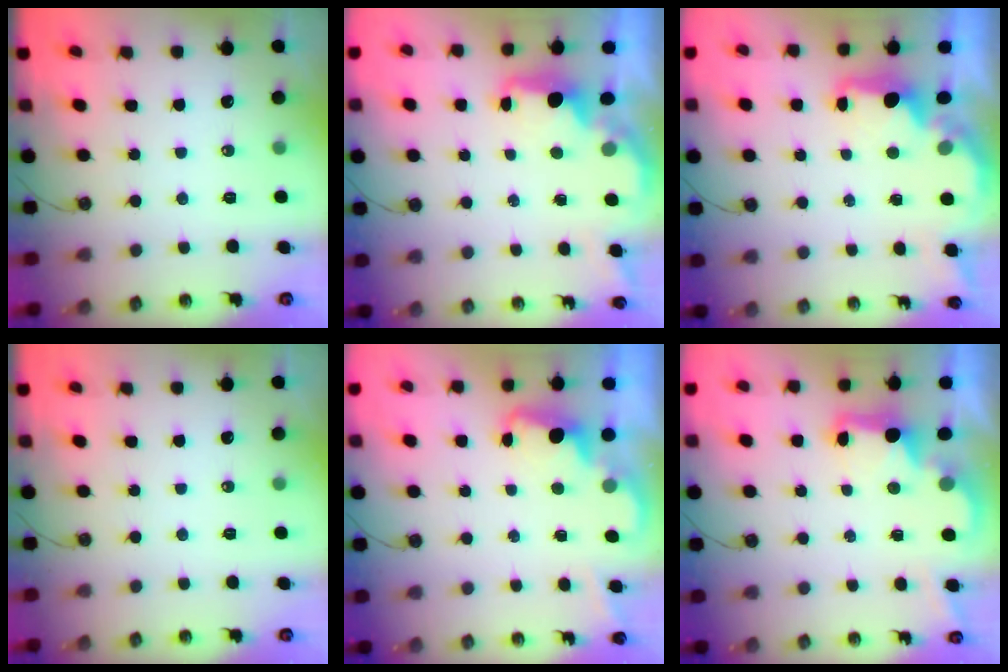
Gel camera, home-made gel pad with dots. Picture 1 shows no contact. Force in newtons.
{"total": 2.1, "press": 2.0, "slide": 0.8}
{"total": 3.0, "press": 2.9, "slide": 0.5}
{"total": 0.0}
{"total": 1.9, "press": 1.9, "slide": 0.6}
{"total": 3.0, "press": 2.9, "slide": 0.6}